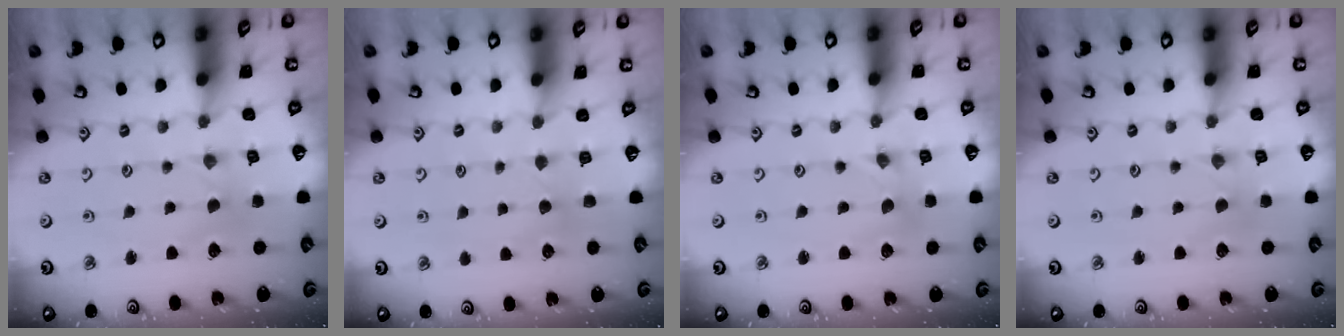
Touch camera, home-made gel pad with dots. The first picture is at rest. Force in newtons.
{"total": 3.0, "press": 2.9, "slide": 0.5}
{"total": 0.0}
{"total": 0.0}